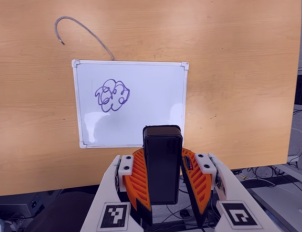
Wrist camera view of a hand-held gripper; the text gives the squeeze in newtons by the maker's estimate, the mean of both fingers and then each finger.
{"total": 8.2, "left": 7.4, "right": 9.1}